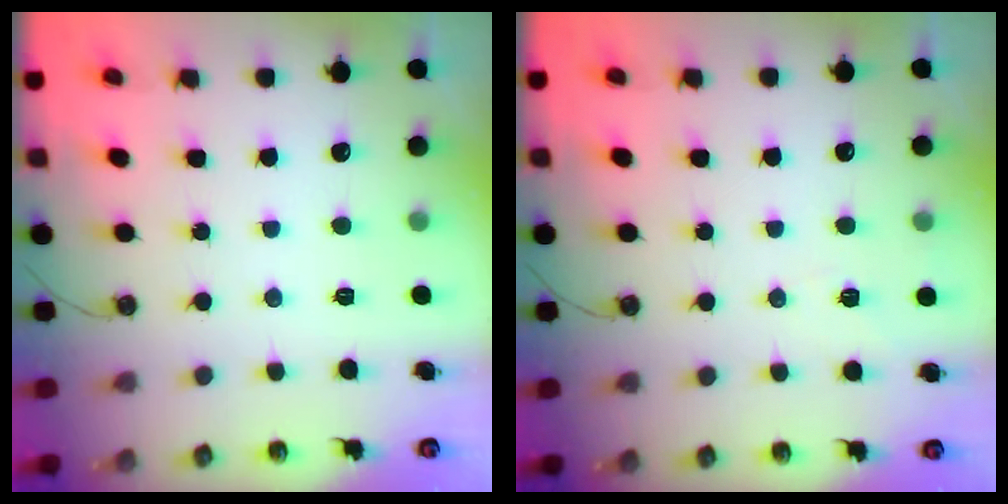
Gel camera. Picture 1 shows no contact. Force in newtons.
{"total": 3.7, "press": 3.0, "slide": 2.2}